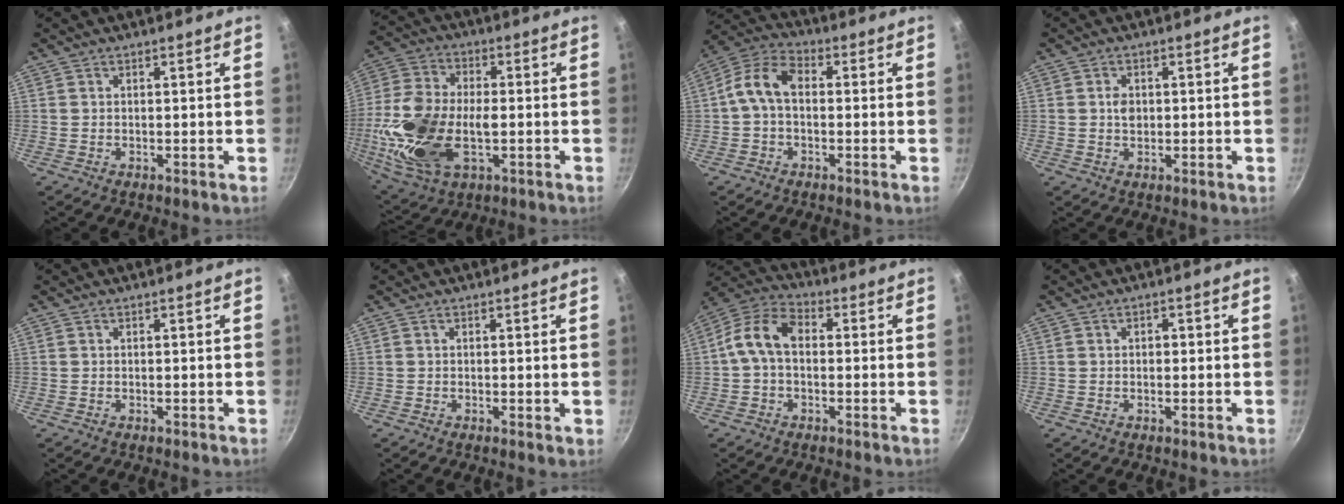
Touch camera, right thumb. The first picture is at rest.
{"total": 19.8, "force": [-3.4, 10.8, 16.3], "torque": [-0.346, 0.004, -0.055]}
{"total": 9.0, "force": [0.1, 5.8, 6.9], "torque": [-0.130, 0.030, -0.009]}
{"total": 2.4, "force": [0.3, 1.8, 1.7], "torque": [-0.022, 0.001, 0.004]}
{"total": 0.0}
{"total": 0.7, "force": [0.2, 0.1, 0.7], "torque": [-0.012, -0.005, 0.001]}
{"total": 9.8, "force": [0.2, 6.5, 7.4], "torque": [-0.139, 0.032, -0.007]}
{"total": 1.0, "force": [0.1, 0.7, 0.7], "torque": [-0.006, 0.005, 0.000]}